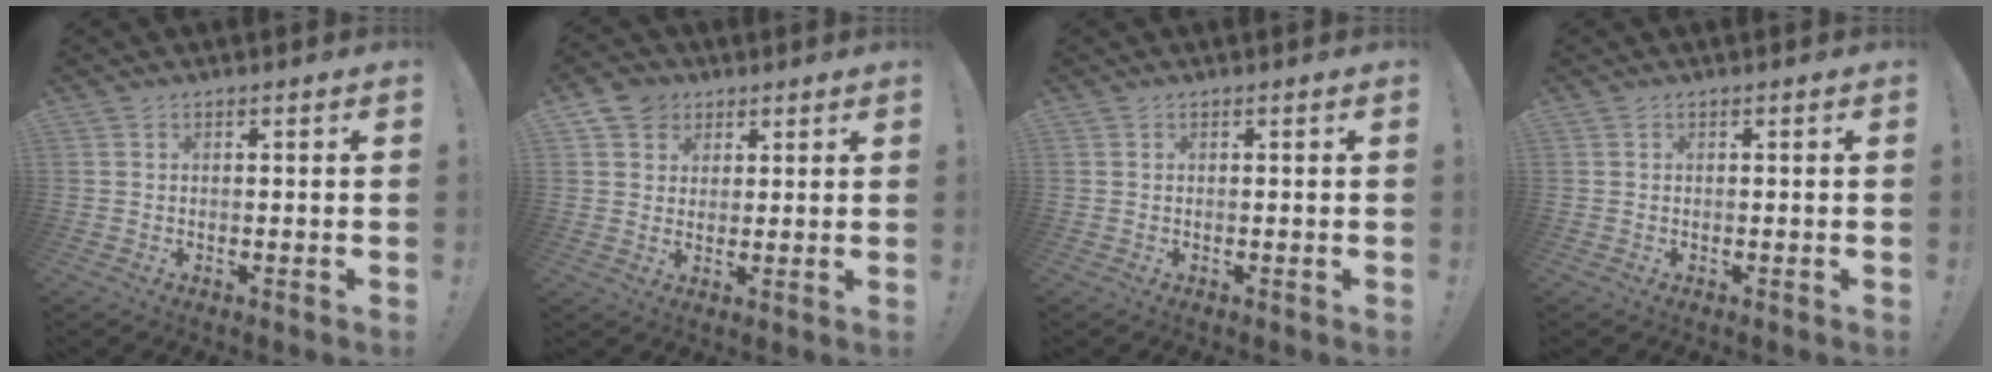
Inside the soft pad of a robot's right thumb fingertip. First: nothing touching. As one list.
[{"total": 6.3, "force": [3.5, 5.0, 1.5], "torque": [-0.018, -0.017, 0.067]}, {"total": 0.0}, {"total": 0.0}]